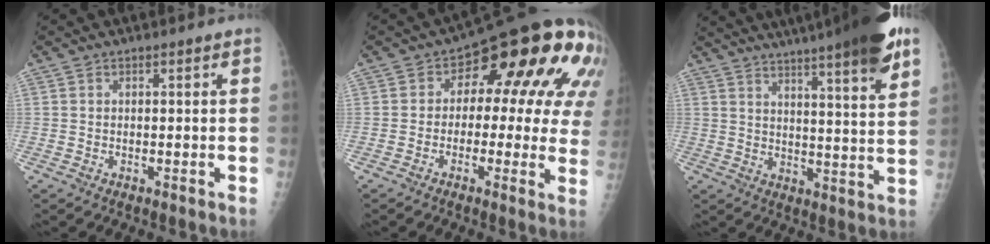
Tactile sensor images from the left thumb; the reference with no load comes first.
{"total": 19.7, "force": [5.1, 10.1, 16.2], "torque": [-0.147, 0.019, 0.049]}
{"total": 23.1, "force": [16.6, 2.7, 15.8], "torque": [-0.221, -0.039, 0.222]}